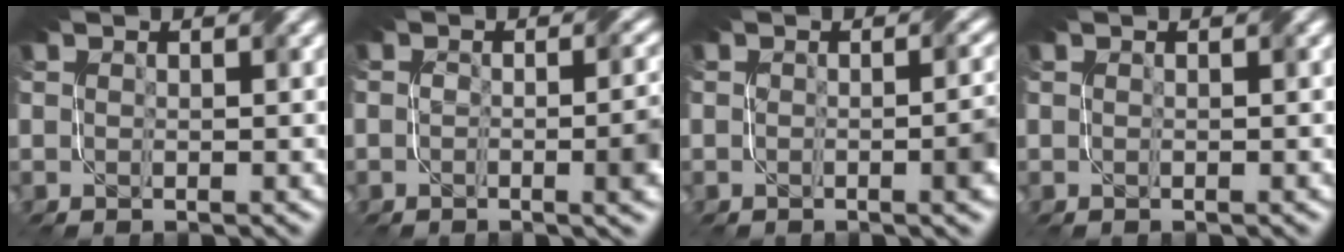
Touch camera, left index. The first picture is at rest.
{"total": 3.7, "force": [-0.8, 1.1, 3.4], "torque": [-0.051, -0.005, -0.010]}
{"total": 2.9, "force": [-0.6, 0.9, 2.7], "torque": [-0.034, -0.002, -0.007]}
{"total": 0.0}